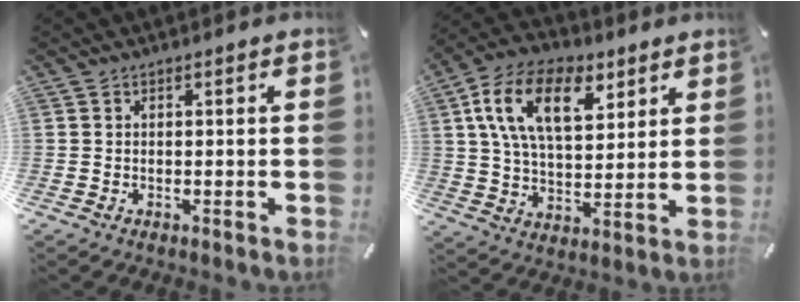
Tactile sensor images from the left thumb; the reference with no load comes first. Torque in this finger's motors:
{"motor_torque": [2.50, 2.51, 1.47, -1.30, 0.26]}